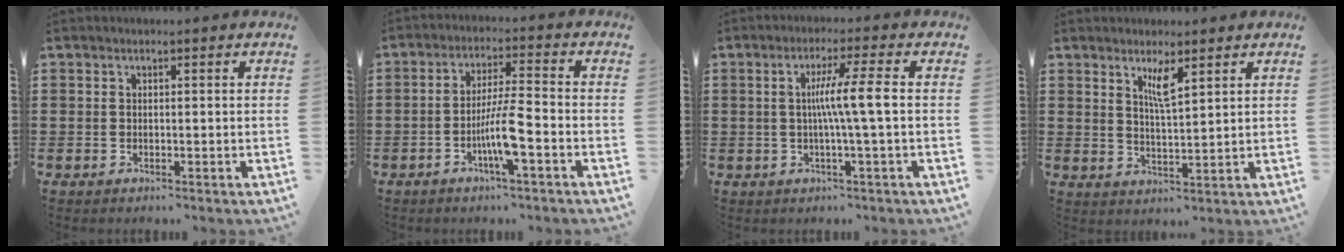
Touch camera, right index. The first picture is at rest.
{"total": 6.8, "force": [-2.9, 0.5, 6.1], "torque": [-0.122, -0.007, -0.058]}
{"total": 6.4, "force": [-0.1, -0.6, 6.4], "torque": [-0.118, -0.005, -0.009]}
{"total": 3.9, "force": [2.3, 0.6, 3.1], "torque": [-0.058, -0.001, 0.037]}